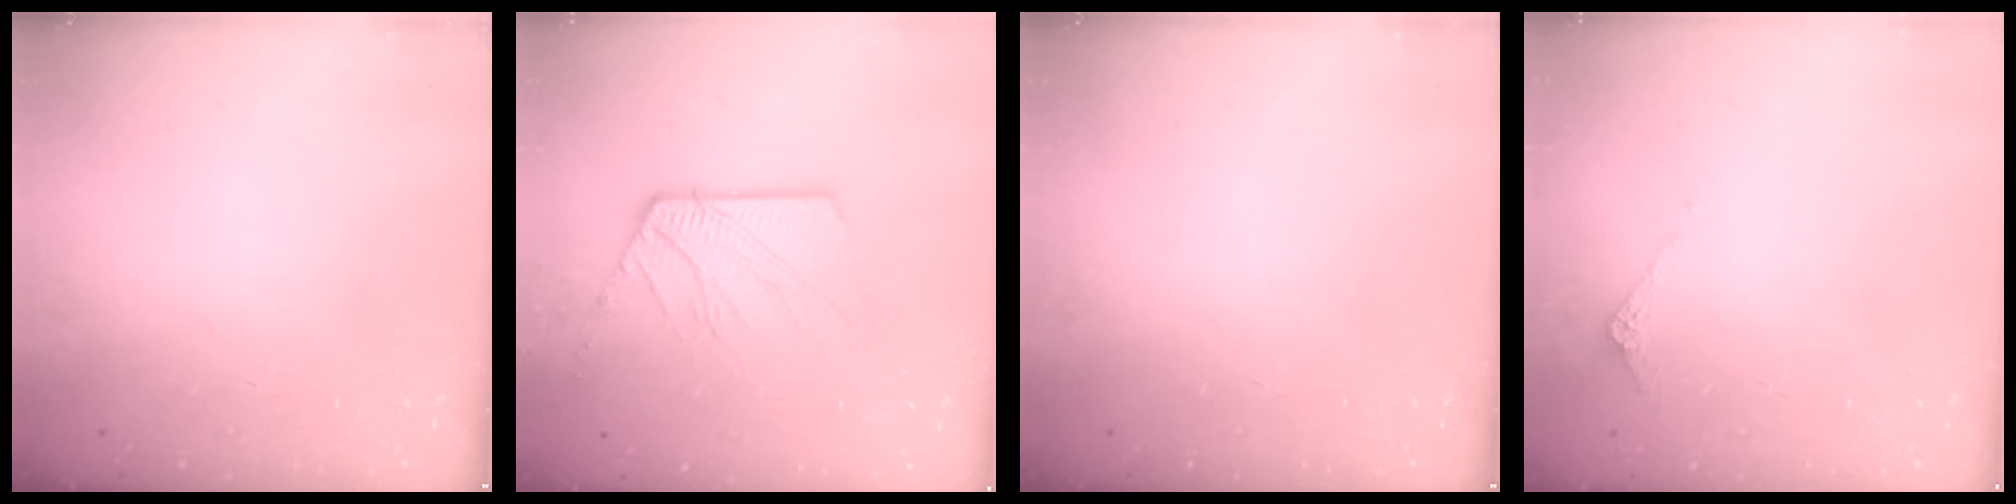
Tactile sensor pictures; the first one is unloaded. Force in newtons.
{"total": 10.1, "press": 10.1, "slide": 1.1}
{"total": 0.0}
{"total": 4.8, "press": 4.8, "slide": 0.6}